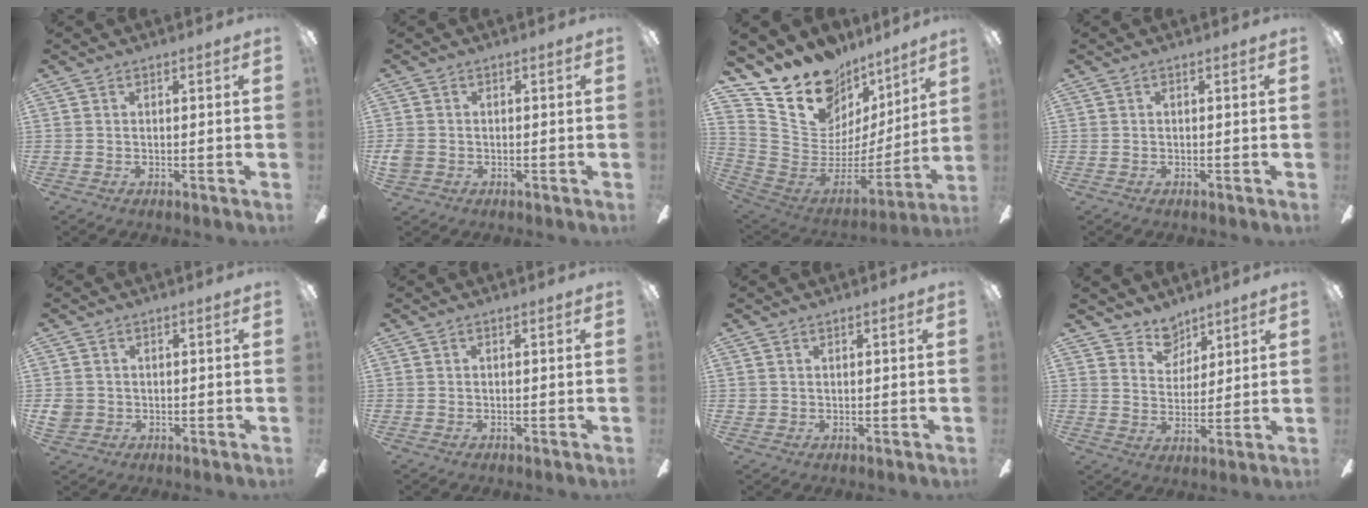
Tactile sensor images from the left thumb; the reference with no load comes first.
{"total": 2.9, "force": [-0.5, 2.5, 1.3], "torque": [-0.027, 0.005, -0.008]}
{"total": 17.4, "force": [13.6, 9.8, 4.3], "torque": [-0.095, -0.115, 0.261]}
{"total": 0.0}
{"total": 3.3, "force": [0.0, 3.1, 0.9], "torque": [-0.012, 0.004, 0.001]}
{"total": 0.0}
{"total": 1.2, "force": [0.7, 1.0, 0.1], "torque": [-0.002, 0.003, 0.014]}
{"total": 7.1, "force": [5.7, 4.1, 0.6], "torque": [-0.015, -0.038, 0.109]}